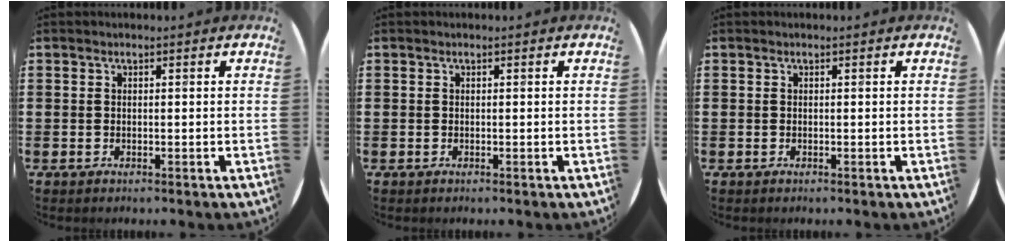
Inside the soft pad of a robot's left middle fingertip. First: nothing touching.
{"total": 0.0}
{"total": 0.0}